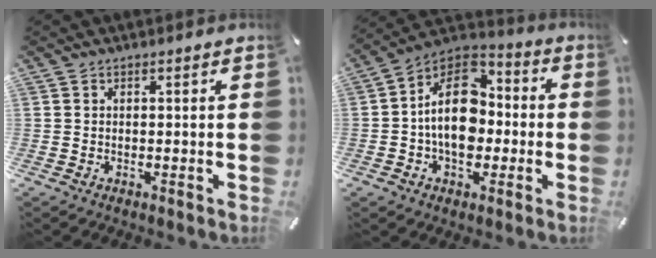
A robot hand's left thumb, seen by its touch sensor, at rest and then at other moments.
{"total": 15.8, "force": [-0.9, 11.5, 10.9], "torque": [-0.194, 0.013, -0.018]}